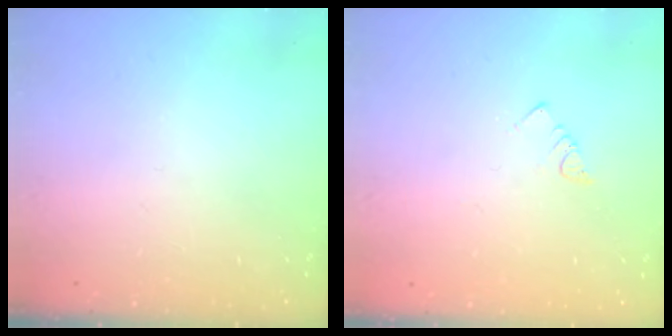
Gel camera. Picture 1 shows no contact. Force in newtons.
{"total": 3.0, "press": 3.0, "slide": 0.2}